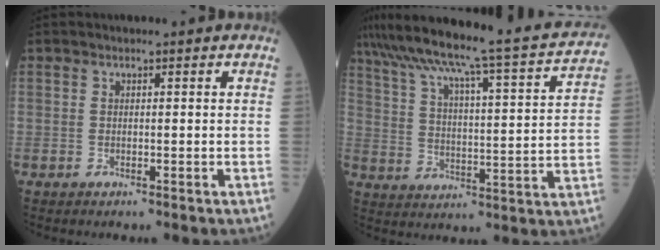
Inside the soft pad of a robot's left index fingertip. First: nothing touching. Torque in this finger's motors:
{"motor_torque": [0.59, -1.55, 0.60, 0.15]}